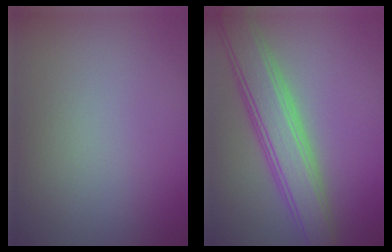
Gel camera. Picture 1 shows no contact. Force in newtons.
{"total": 6.0, "press": 6.0, "slide": 0.3}